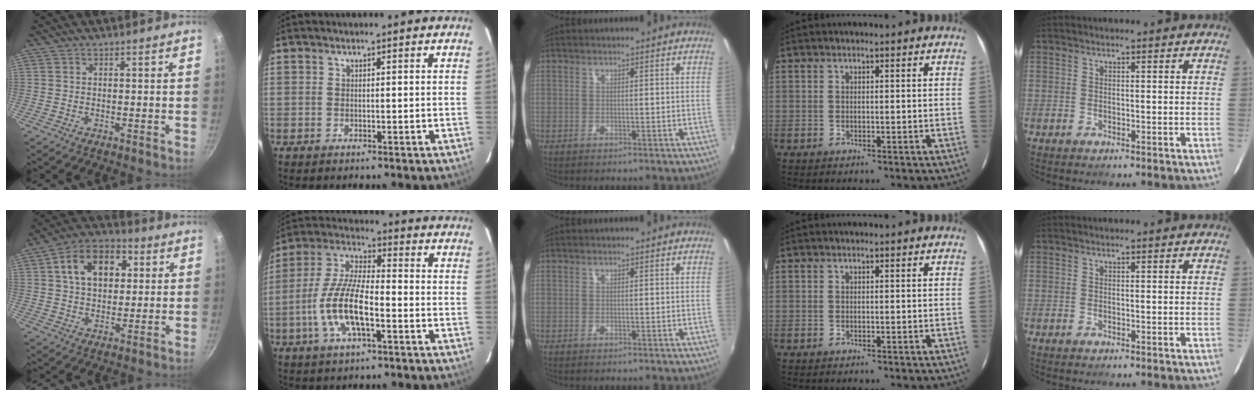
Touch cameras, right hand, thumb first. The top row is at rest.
{"thumb": {"total": 12.8, "force": [3.3, 8.9, 8.7], "torque": [-0.110, 0.012, 0.041]}, "index": {"total": 12.6, "force": [-4.3, 4.0, 11.2], "torque": [-0.239, -0.001, -0.083]}}